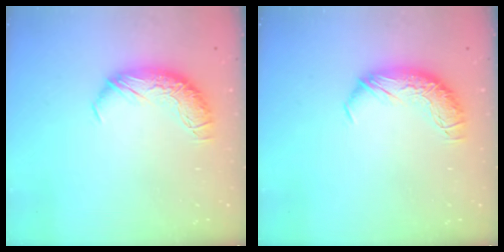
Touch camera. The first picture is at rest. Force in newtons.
{"total": 0.0}